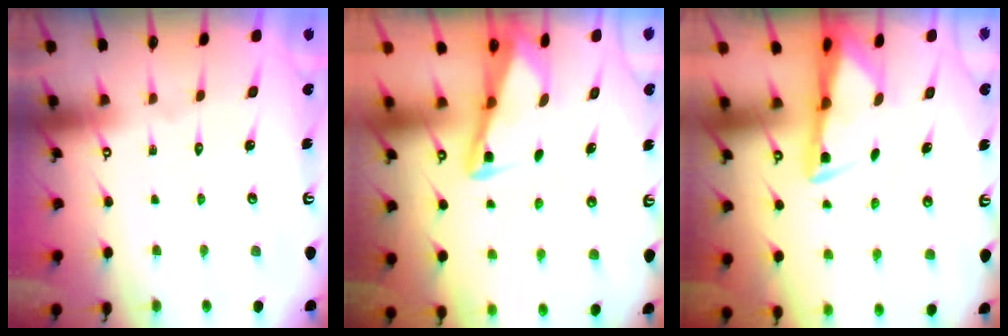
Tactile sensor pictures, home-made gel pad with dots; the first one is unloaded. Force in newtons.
{"total": 3.0, "press": 2.9, "slide": 0.4}
{"total": 3.0, "press": 2.9, "slide": 0.5}